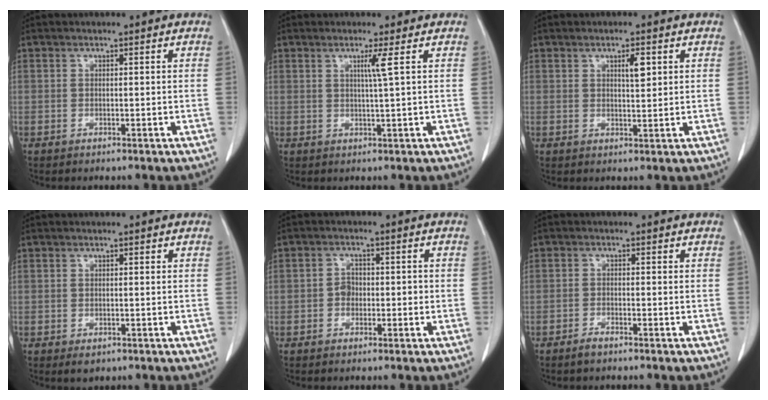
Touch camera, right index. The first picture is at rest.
{"total": 2.3, "force": [0.8, -0.9, 1.9], "torque": [-0.037, -0.006, 0.017]}
{"total": 2.8, "force": [1.1, 0.6, 2.5], "torque": [-0.041, -0.002, 0.018]}
{"total": 1.6, "force": [-0.7, 1.1, 0.8], "torque": [-0.005, 0.001, -0.004]}
{"total": 2.2, "force": [-0.5, 1.8, 1.3], "torque": [-0.013, 0.011, -0.008]}
{"total": 1.6, "force": [-1.4, 0.2, 0.8], "torque": [-0.018, -0.001, -0.027]}